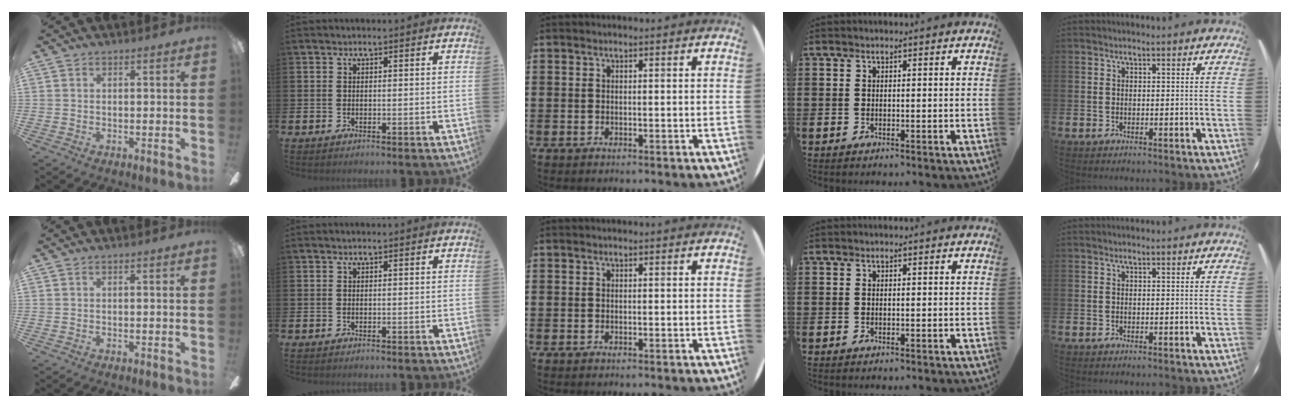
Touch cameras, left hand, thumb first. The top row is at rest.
{}